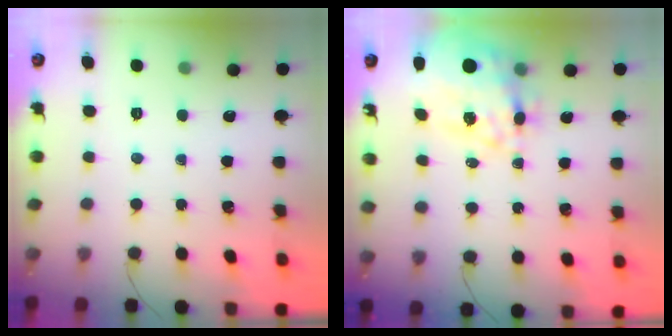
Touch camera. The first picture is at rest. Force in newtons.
{"total": 13.5, "press": 12.7, "slide": 4.5}